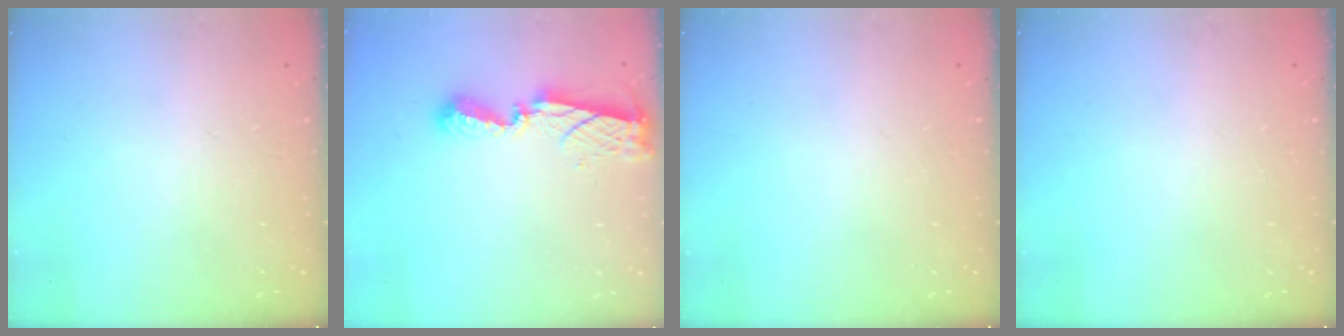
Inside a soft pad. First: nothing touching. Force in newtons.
{"total": 7.9, "press": 7.9, "slide": 0.3}
{"total": 0.0}
{"total": 0.0}